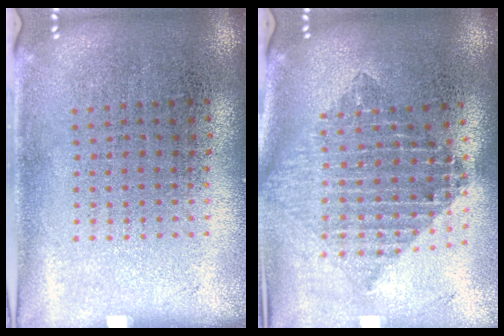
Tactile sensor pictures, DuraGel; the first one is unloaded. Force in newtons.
{"total": 2.1, "press": 1.7, "slide": 1.2}